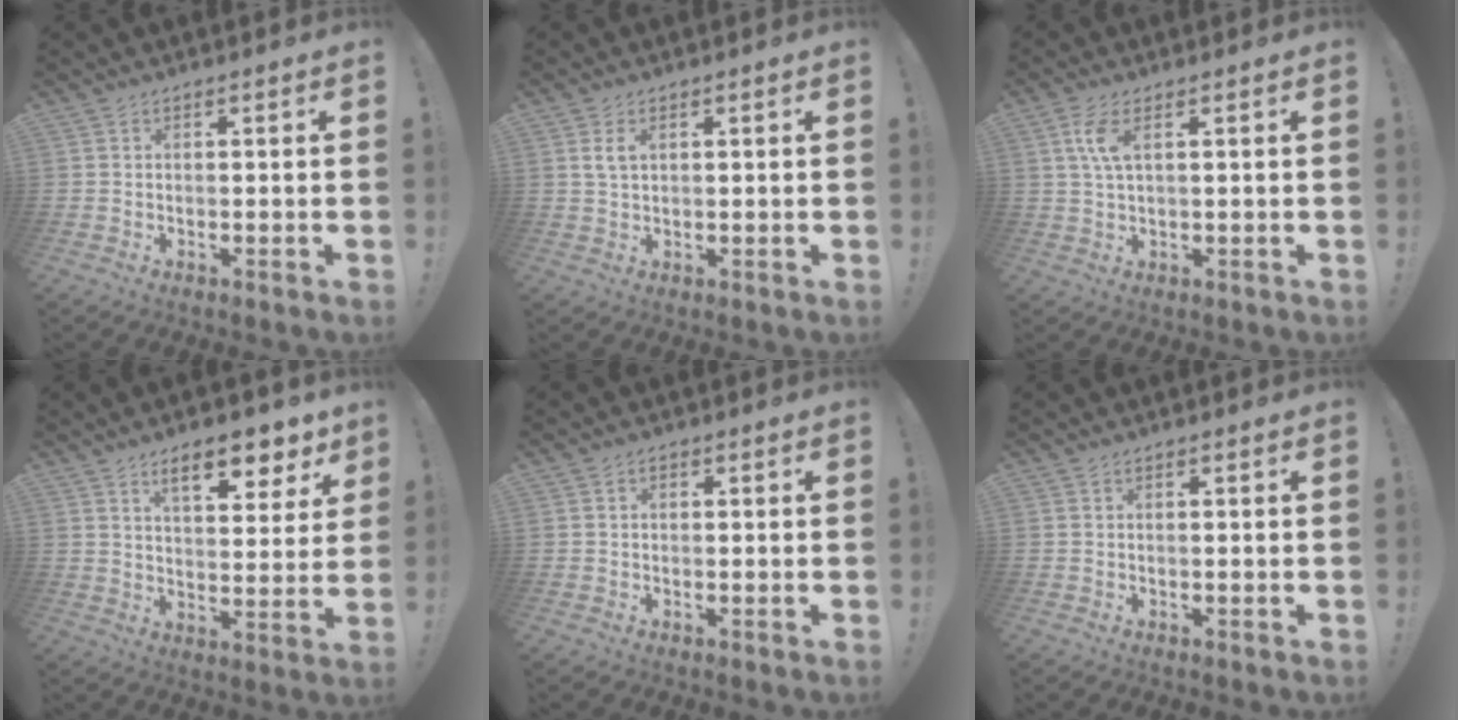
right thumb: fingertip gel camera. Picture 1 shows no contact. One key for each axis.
{"total": 3.7, "fx": 1.3, "fy": 2.1, "fz": 2.8, "tx": -0.050, "ty": 0.002, "tz": 0.023}
{"total": 5.5, "fx": 1.8, "fy": 2.1, "fz": 4.8, "tx": -0.095, "ty": -0.003, "tz": 0.029}
{"total": 11.2, "fx": 7.1, "fy": 4.1, "fz": 7.6, "tx": -0.102, "ty": -0.038, "tz": 0.121}
{"total": 1.2, "fx": 0.0, "fy": 0.9, "fz": 0.7, "tx": -0.009, "ty": 0.002, "tz": -0.001}
{"total": 0.0}